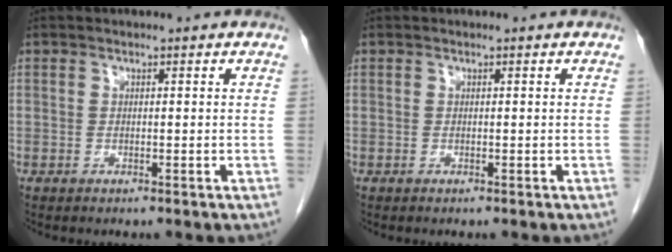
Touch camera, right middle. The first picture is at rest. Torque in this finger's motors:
{"motor_torque": [0.01, -0.14, 0.00, 0.00]}